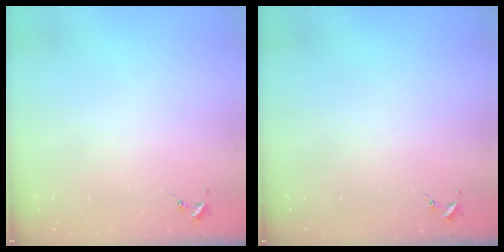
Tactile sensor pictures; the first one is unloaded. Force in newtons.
{"total": 0.0}